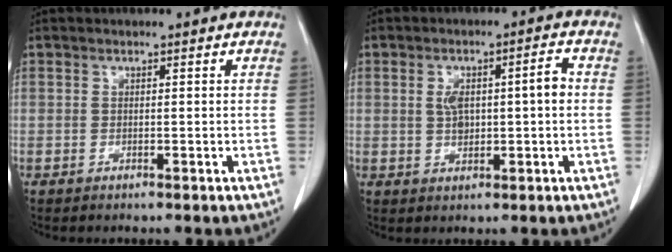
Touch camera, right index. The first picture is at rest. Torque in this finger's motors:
{"motor_torque": [0.19, -0.01, 0.13, 0.05]}